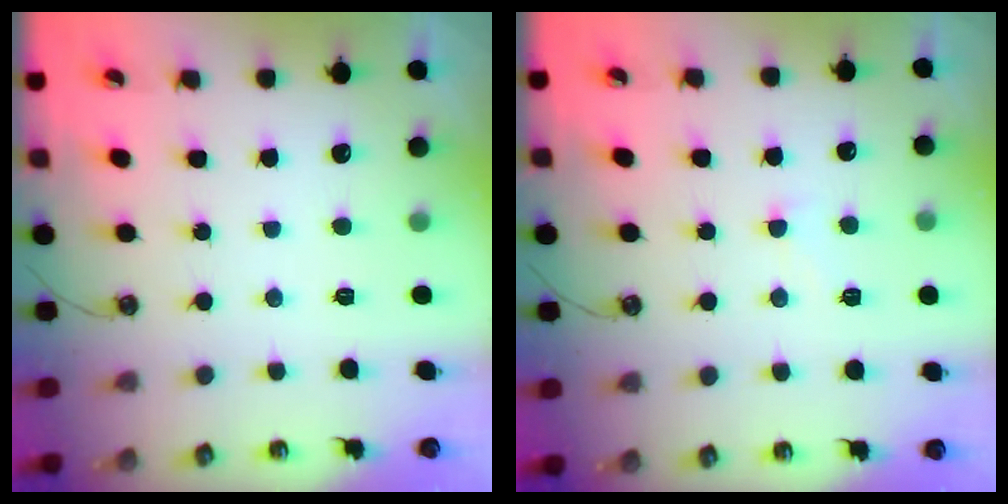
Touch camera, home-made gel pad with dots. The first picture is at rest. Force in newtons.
{"total": 4.1, "press": 4.1, "slide": 0.7}